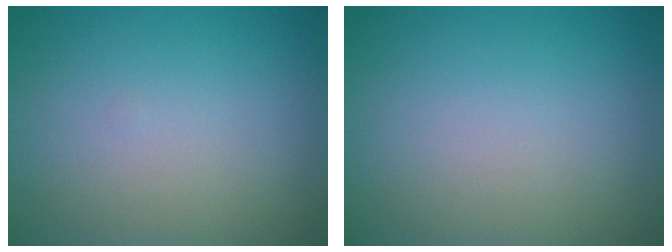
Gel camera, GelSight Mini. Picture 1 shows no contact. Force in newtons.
{"total": 0.0}